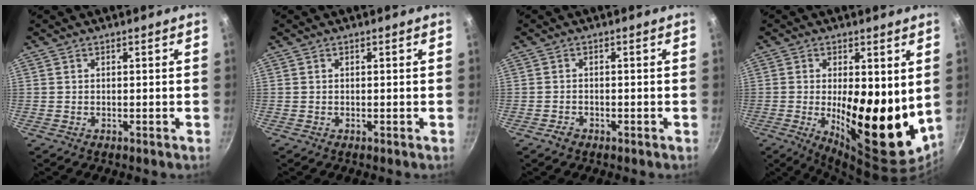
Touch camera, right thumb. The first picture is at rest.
{"total": 0.0}
{"total": 1.7, "force": [-1.1, 1.1, 0.7], "torque": [-0.014, 0.012, -0.018]}
{"total": 17.9, "force": [-0.1, 7.0, 16.4], "torque": [-0.214, -0.030, 0.006]}